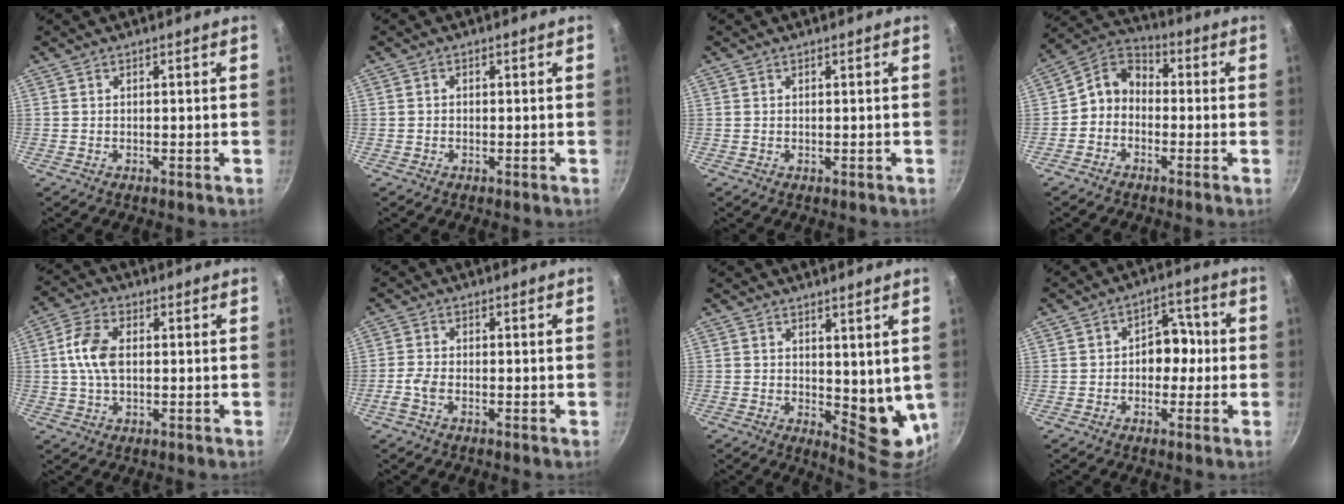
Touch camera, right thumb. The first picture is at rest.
{"total": 0.7, "force": [-0.2, 0.6, 0.3], "torque": [-0.006, 0.004, -0.002]}
{"total": 0.0}
{"total": 7.4, "force": [-1.5, 5.9, 4.1], "torque": [-0.054, 0.037, -0.052]}
{"total": 10.8, "force": [1.2, 6.7, 8.3], "torque": [-0.154, 0.016, 0.014]}
{"total": 3.0, "force": [-1.5, 1.3, 2.2], "torque": [-0.057, 0.011, -0.036]}
{"total": 9.6, "force": [2.3, 5.0, 7.8], "torque": [-0.076, -0.029, 0.045]}
{"total": 7.6, "force": [-0.5, 5.8, 4.9], "torque": [-0.004, 0.025, -0.014]}